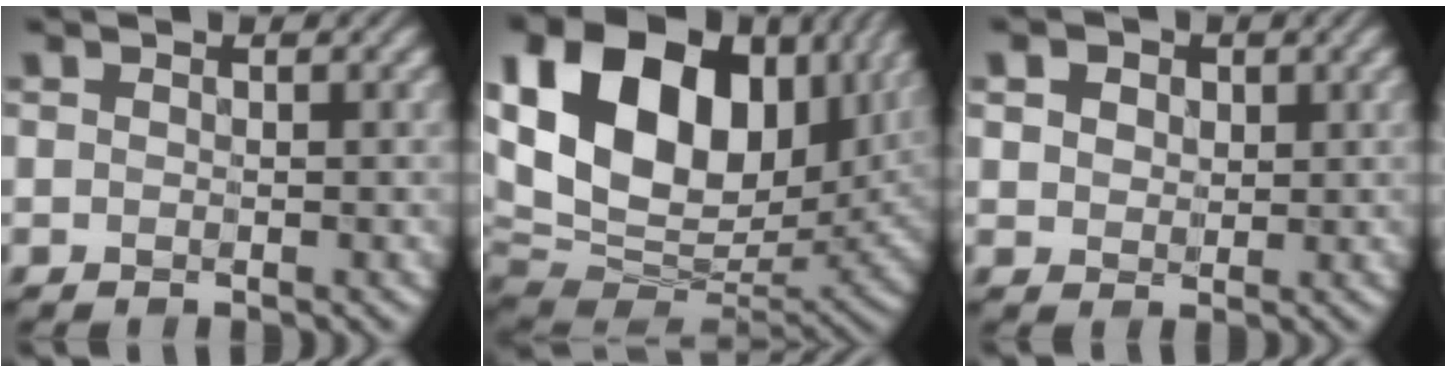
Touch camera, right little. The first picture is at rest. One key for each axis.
{"total": 18.8, "fx": 5.8, "fy": 12.6, "fz": 12.7, "tx": -0.262, "ty": 0.027, "tz": 0.107}
{"total": 4.3, "fx": 1.9, "fy": 3.2, "fz": 2.2, "tx": -0.068, "ty": 0.008, "tz": 0.027}